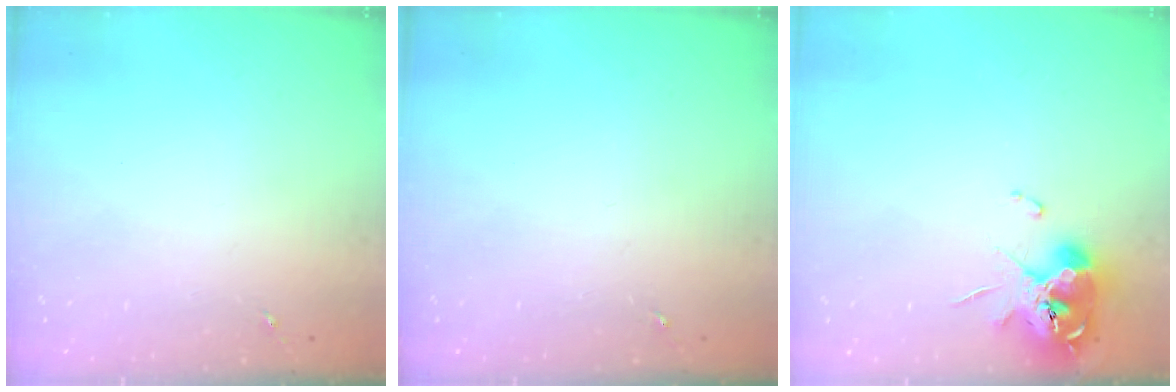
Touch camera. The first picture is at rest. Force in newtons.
{"total": 0.0}
{"total": 11.3, "press": 11.2, "slide": 1.6}